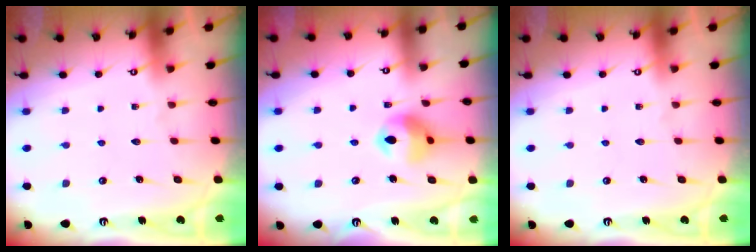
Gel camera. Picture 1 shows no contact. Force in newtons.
{"total": 10.7, "press": 10.7, "slide": 1.3}
{"total": 0.0}